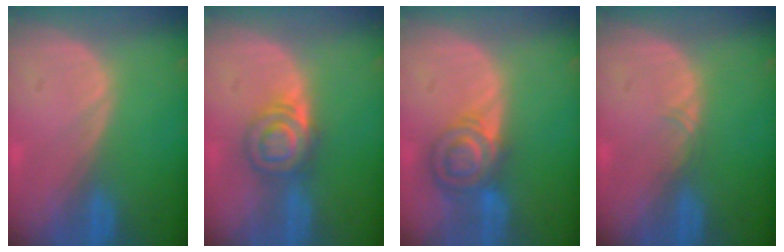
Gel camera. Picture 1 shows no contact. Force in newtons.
{"total": 6.1, "press": 5.5, "slide": 2.5}
{"total": 7.1, "press": 6.2, "slide": 3.5}
{"total": 0.9, "press": 0.8, "slide": 0.2}